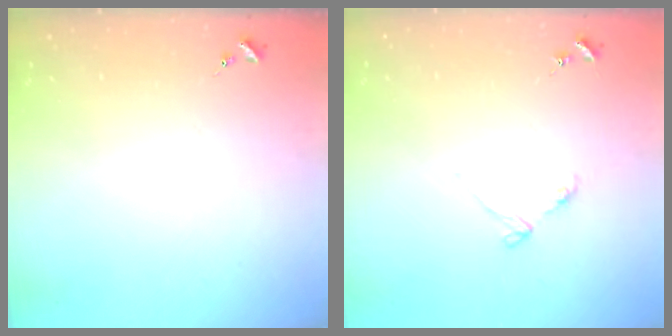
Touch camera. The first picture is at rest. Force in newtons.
{"total": 3.6, "press": 3.5, "slide": 0.4}